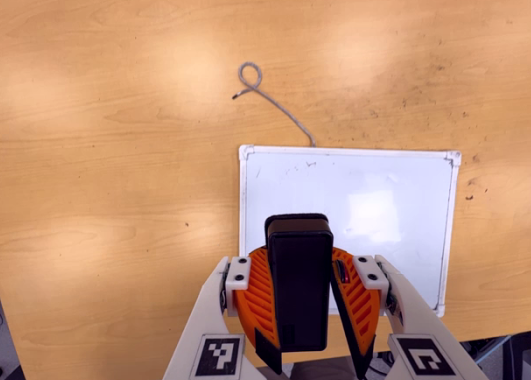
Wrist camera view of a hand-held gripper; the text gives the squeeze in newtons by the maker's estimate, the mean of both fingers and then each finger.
{"total": 10.4, "left": 10.1, "right": 10.7}